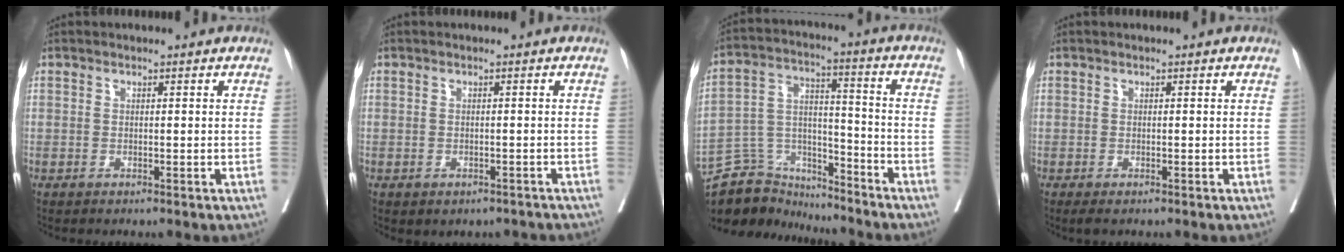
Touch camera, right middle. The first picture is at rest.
{"total": 3.8, "force": [-2.9, 2.0, 1.4], "torque": [-0.017, 0.012, -0.028]}
{"total": 12.7, "force": [-11.9, 4.2, 0.9], "torque": [-0.020, 0.055, -0.209]}
{"total": 1.0, "force": [-0.5, 0.5, 0.7], "torque": [-0.010, -0.003, -0.004]}